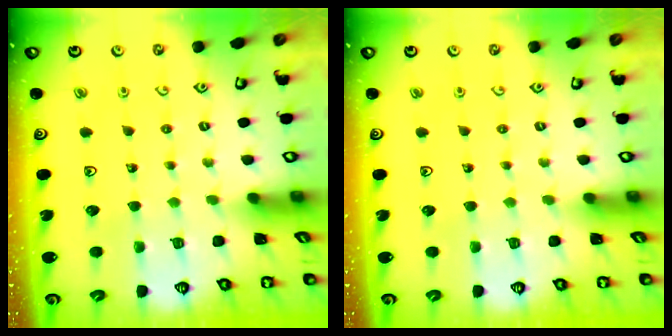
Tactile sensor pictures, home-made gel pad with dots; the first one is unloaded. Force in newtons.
{"total": 0.0}